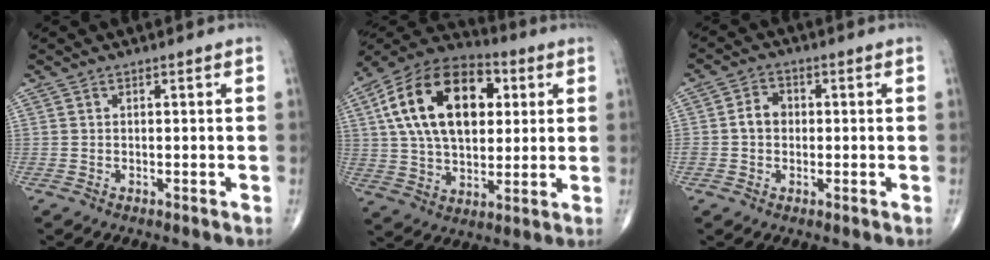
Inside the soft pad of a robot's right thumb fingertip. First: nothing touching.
{"total": 22.5, "force": [5.7, 13.6, 16.9], "torque": [-0.274, 0.009, 0.091]}
{"total": 4.3, "force": [-0.1, 3.5, 2.5], "torque": [-0.034, 0.014, -0.006]}